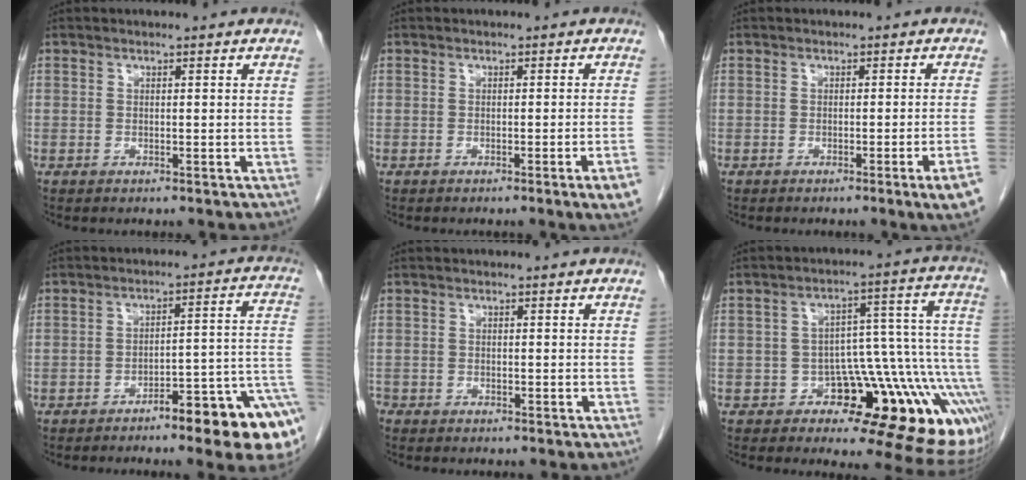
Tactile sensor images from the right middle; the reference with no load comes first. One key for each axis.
{"total": 3.7, "fx": -2.1, "fy": -0.7, "fz": 3.0, "tx": -0.031, "ty": -0.012, "tz": -0.031}
{"total": 4.6, "fx": -2.5, "fy": -1.1, "fz": 3.7, "tx": -0.040, "ty": -0.011, "tz": -0.038}
{"total": 12.2, "fx": -6.3, "fy": 1.3, "fz": 10.4, "tx": -0.078, "ty": 0.026, "tz": -0.083}
{"total": 1.0, "fx": -0.8, "fy": 0.5, "fz": 0.1, "tx": -0.007, "ty": 0.001, "tz": -0.018}
{"total": 15.5, "fx": -7.5, "fy": 5.2, "fz": 12.6, "tx": -0.070, "ty": 0.071, "tz": -0.099}